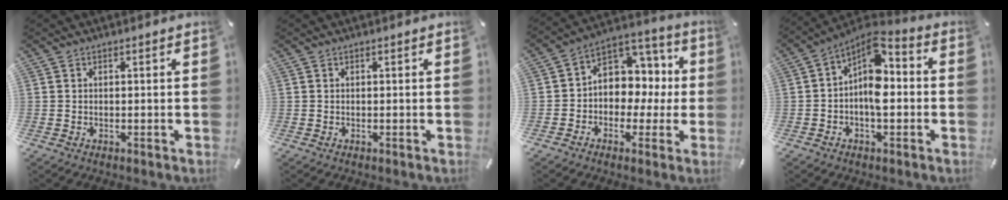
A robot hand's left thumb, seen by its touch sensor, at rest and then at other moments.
{"total": 0.0}
{"total": 9.1, "force": [0.4, 8.4, 3.6], "torque": [-0.049, -0.017, 0.014]}
{"total": 9.1, "force": [-0.5, 5.3, 7.4], "torque": [-0.135, -0.019, -0.013]}